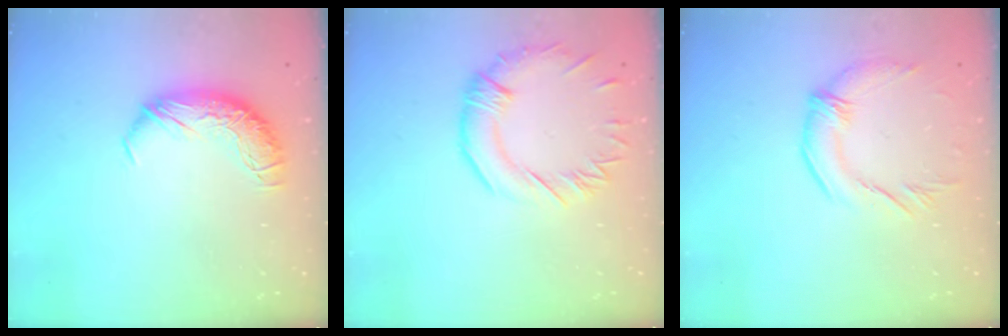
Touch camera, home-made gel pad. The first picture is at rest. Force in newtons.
{"total": 2.0, "press": 1.8, "slide": 1.0}
{"total": 2.3, "press": 1.8, "slide": 1.4}